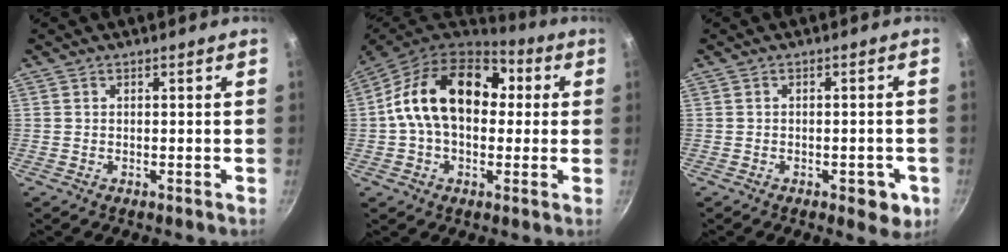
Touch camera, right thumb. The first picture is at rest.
{"total": 20.6, "force": [2.2, 13.5, 15.3], "torque": [-0.255, 0.035, 0.028]}
{"total": 4.6, "force": [-2.0, 2.2, 3.5], "torque": [-0.024, 0.006, -0.021]}